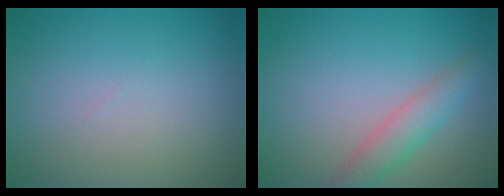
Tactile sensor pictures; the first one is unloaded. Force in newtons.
{"total": 2.9, "press": 2.9, "slide": 0.1}